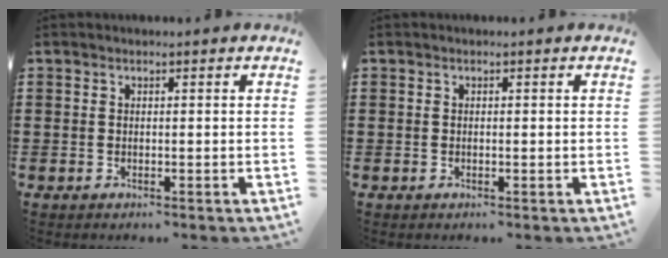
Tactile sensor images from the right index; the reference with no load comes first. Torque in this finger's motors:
{"motor_torque": [-0.18, 0.13, -0.02, -0.01]}